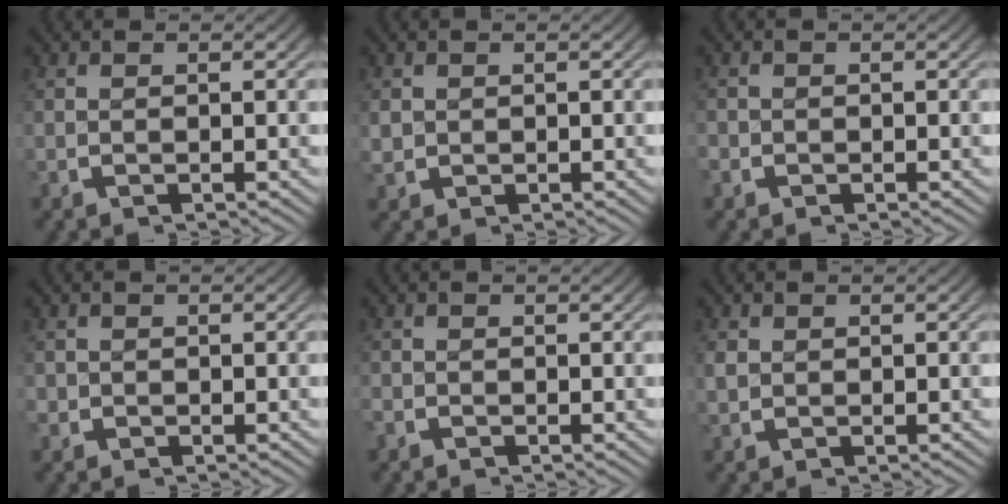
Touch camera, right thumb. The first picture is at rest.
{"total": 1.2, "force": [0.2, 1.1, 0.0], "torque": [-0.006, -0.009, 0.011]}
{"total": 1.0, "force": [-0.6, 0.7, -0.4], "torque": [0.004, -0.010, -0.011]}
{"total": 1.1, "force": [-0.2, 1.0, -0.3], "torque": [0.000, -0.013, 0.000]}
{"total": 1.1, "force": [-0.7, 0.6, -0.7], "torque": [0.011, -0.012, -0.012]}
{"total": 0.8, "force": [0.1, 0.8, -0.1], "torque": [0.001, -0.003, 0.009]}